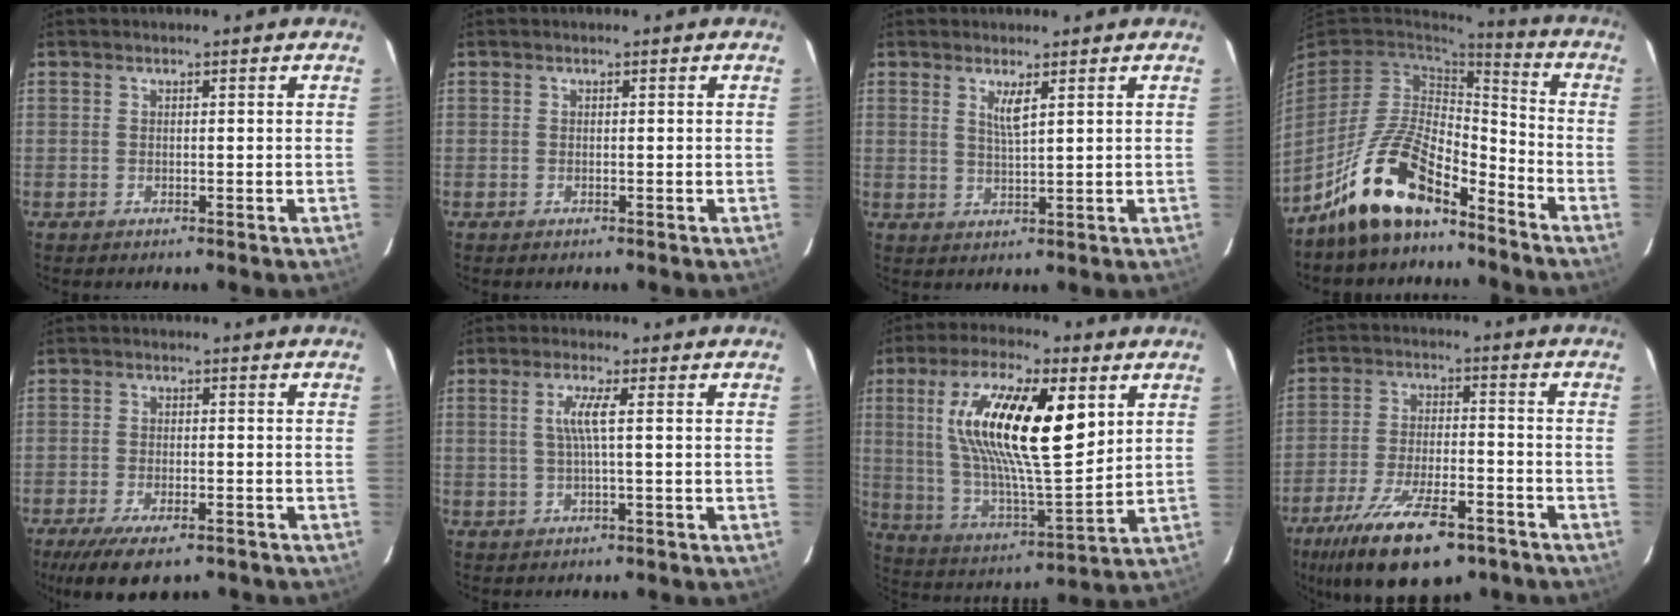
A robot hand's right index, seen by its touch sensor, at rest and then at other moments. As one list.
[{"total": 0.0}, {"total": 3.0, "force": [1.6, 0.3, 2.6], "torque": [-0.048, -0.004, 0.028]}, {"total": 15.3, "force": [-11.1, 5.5, 8.9], "torque": [-0.188, 0.007, -0.206]}, {"total": 11.2, "force": [-8.1, 4.0, 6.7], "torque": [-0.149, -0.032, -0.130]}, {"total": 3.7, "force": [0.4, -0.4, 3.7], "torque": [-0.071, 0.001, 0.009]}, {"total": 22.1, "force": [7.2, 6.6, 19.8], "torque": [-0.362, 0.005, 0.132]}, {"total": 18.7, "force": [-12.5, 6.8, 12.1], "torque": [-0.241, -0.036, -0.203]}]